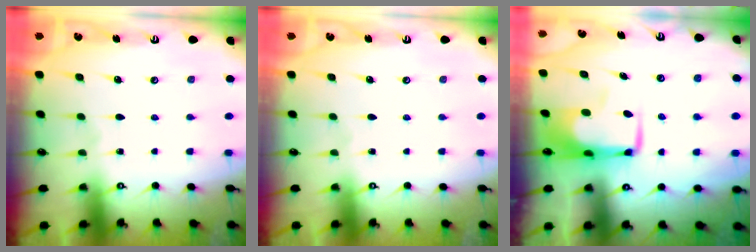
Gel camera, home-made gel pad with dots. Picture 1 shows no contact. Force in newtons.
{"total": 0.0}
{"total": 5.8, "press": 5.7, "slide": 1.1}